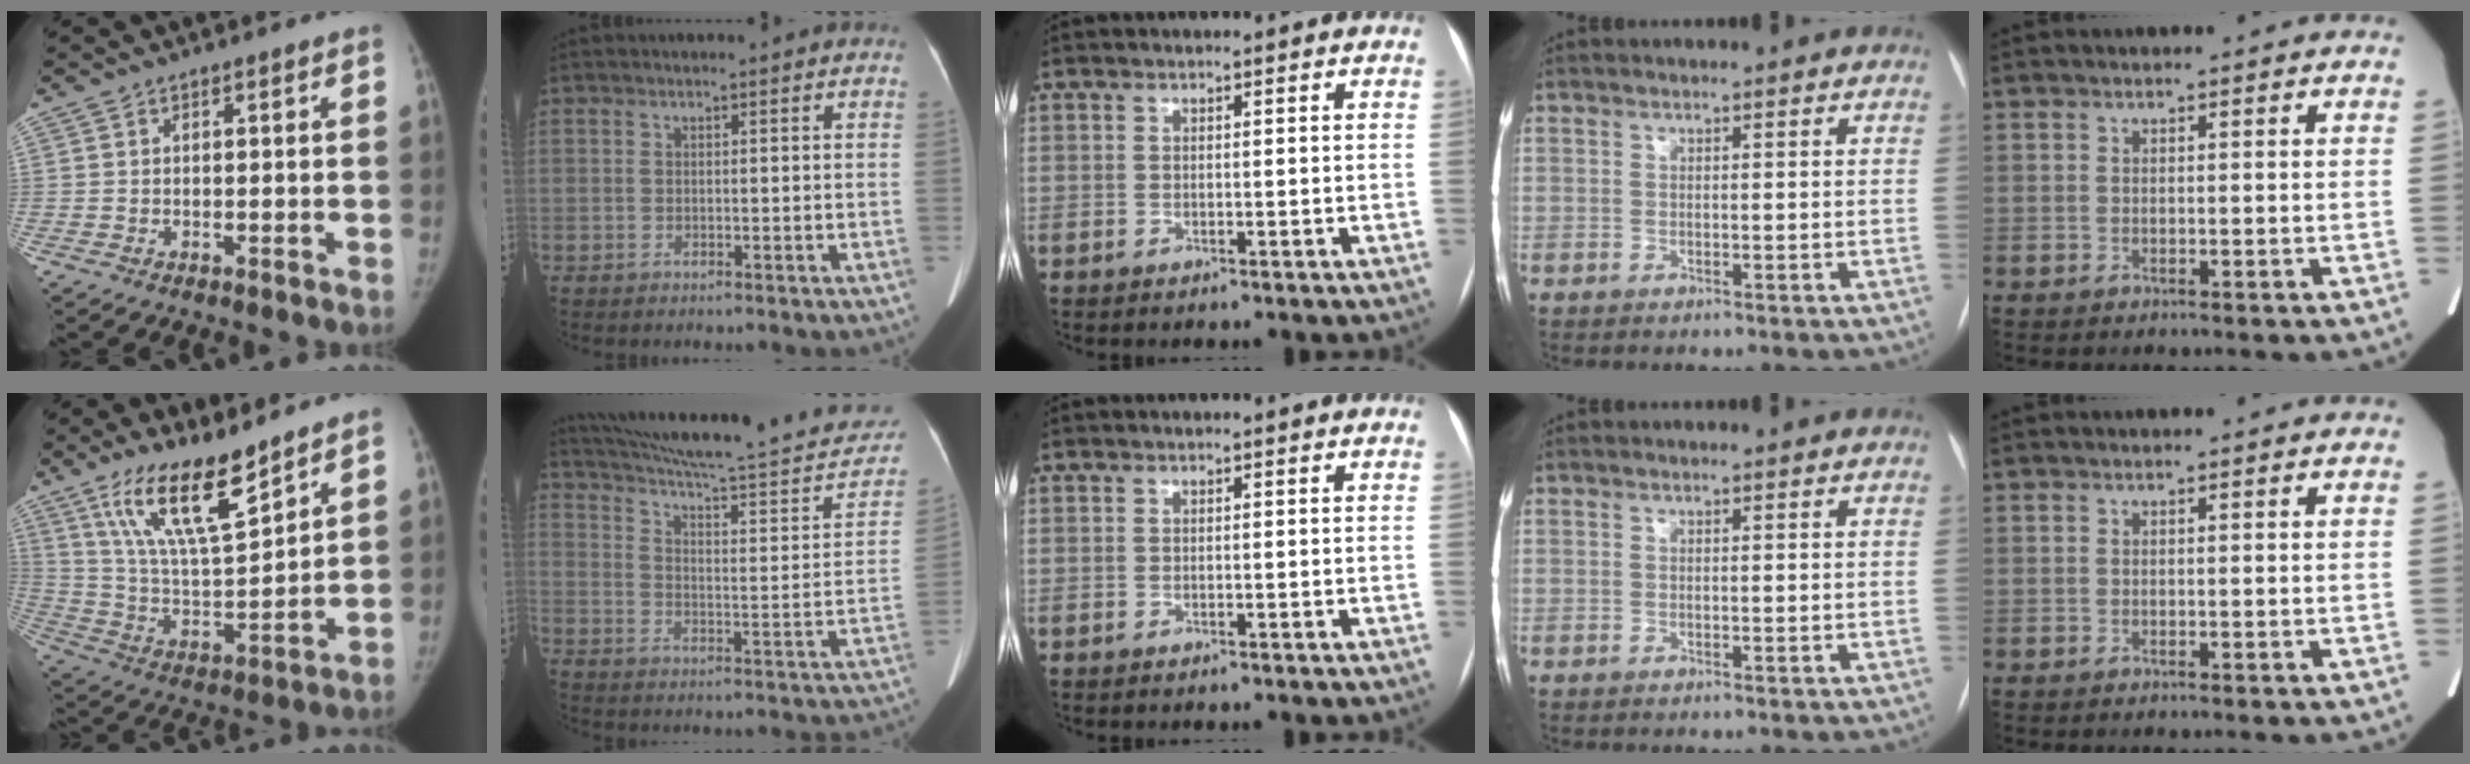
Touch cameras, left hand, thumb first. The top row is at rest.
{"thumb": {"total": 16.5, "force": [11.3, 4.4, 11.2], "torque": [-0.180, -0.065, 0.222]}, "index": {"total": 27.3, "force": [24.7, 3.0, 11.4], "torque": [-0.167, -0.043, 0.328]}}